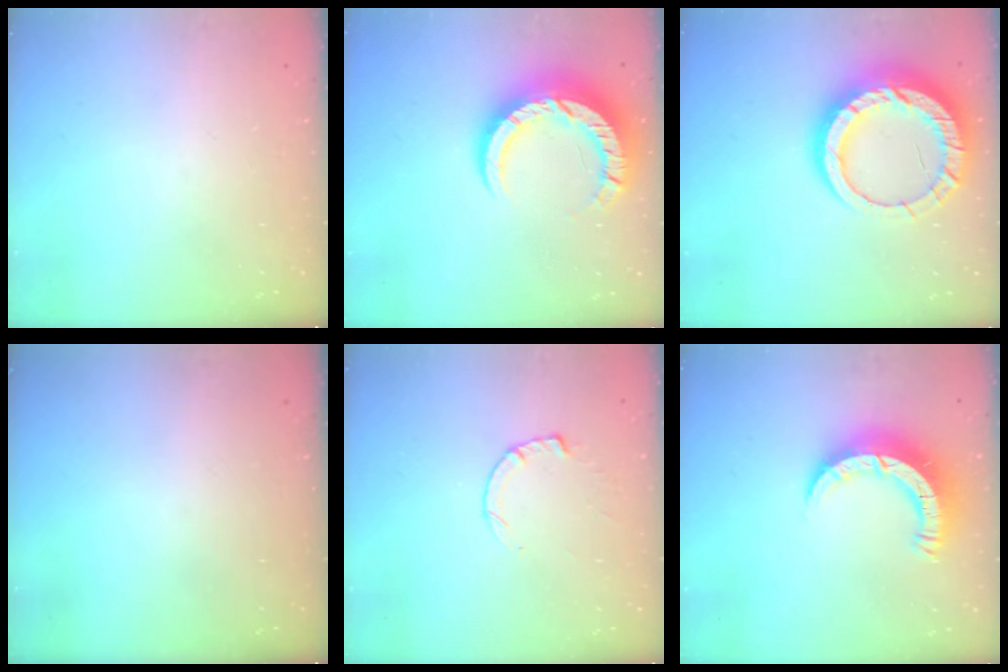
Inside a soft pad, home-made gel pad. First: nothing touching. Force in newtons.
{"total": 14.2, "press": 14.1, "slide": 1.3}
{"total": 18.7, "press": 18.6, "slide": 1.5}
{"total": 0.0}
{"total": 4.1, "press": 4.0, "slide": 0.8}
{"total": 10.6, "press": 10.5, "slide": 1.4}